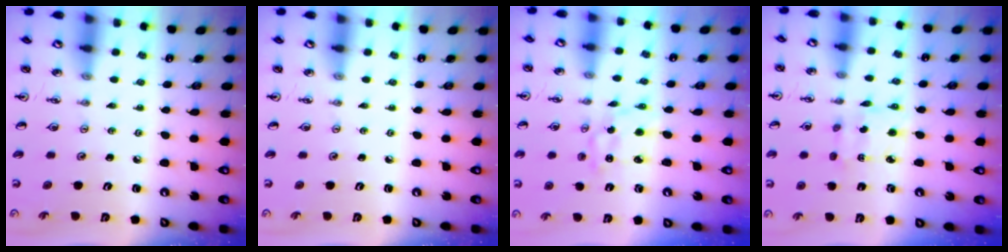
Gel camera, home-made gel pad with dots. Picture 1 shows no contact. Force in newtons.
{"total": 0.0}
{"total": 2.3, "press": 2.3, "slide": 0.2}
{"total": 2.4, "press": 2.4, "slide": 0.2}